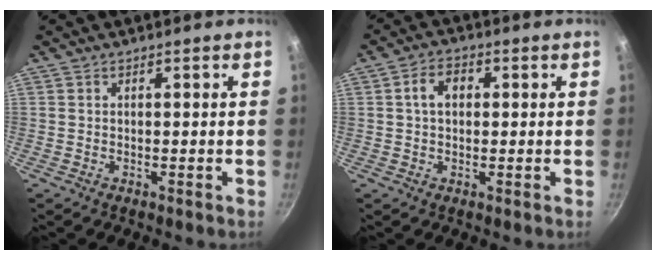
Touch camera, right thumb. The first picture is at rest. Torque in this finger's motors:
{"motor_torque": [-0.43, 0.49, 0.42, 0.03, 0.15]}